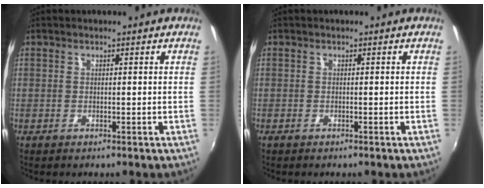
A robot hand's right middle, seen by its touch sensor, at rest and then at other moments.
{"total": 0.7, "force": [-0.6, 0.3, 0.3], "torque": [-0.007, -0.002, -0.011]}